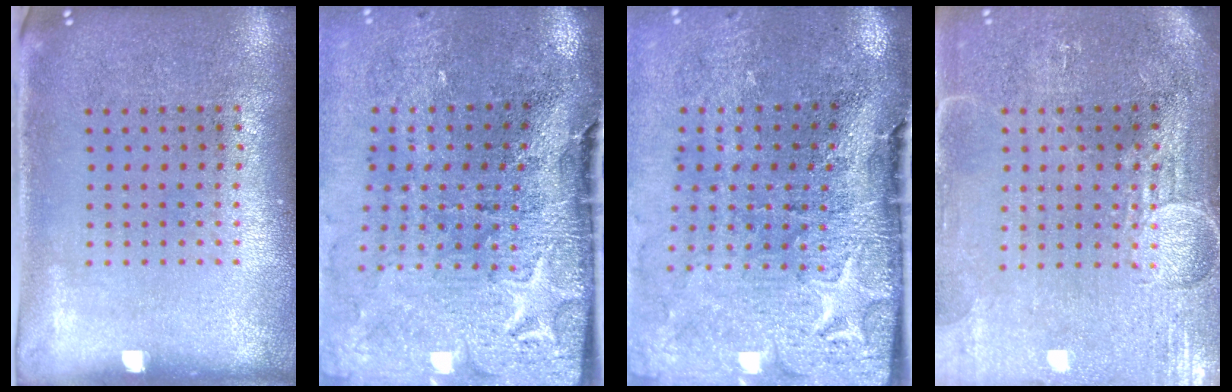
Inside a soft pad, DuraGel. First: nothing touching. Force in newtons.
{"total": 4.8, "press": 3.8, "slide": 2.9}
{"total": 4.9, "press": 3.8, "slide": 3.0}
{"total": 3.9, "press": 3.5, "slide": 1.7}